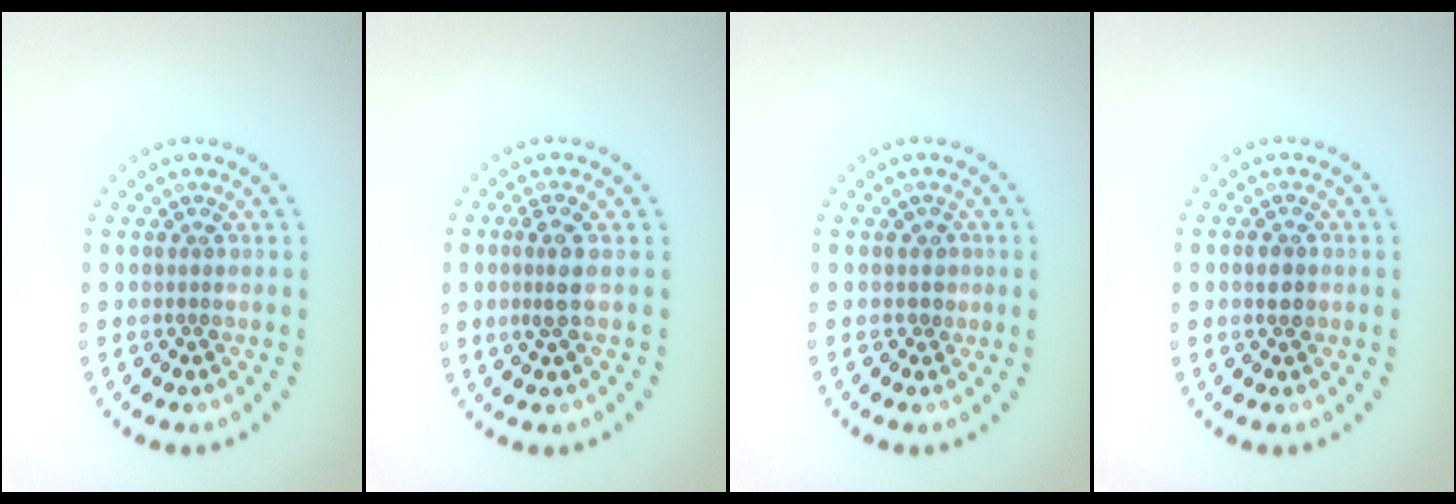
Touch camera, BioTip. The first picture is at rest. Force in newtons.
{"total": 1.9, "press": 1.6, "slide": 1.0}
{"total": 0.8, "press": 0.4, "slide": 0.7}
{"total": 1.4, "press": 1.4, "slide": 0.1}